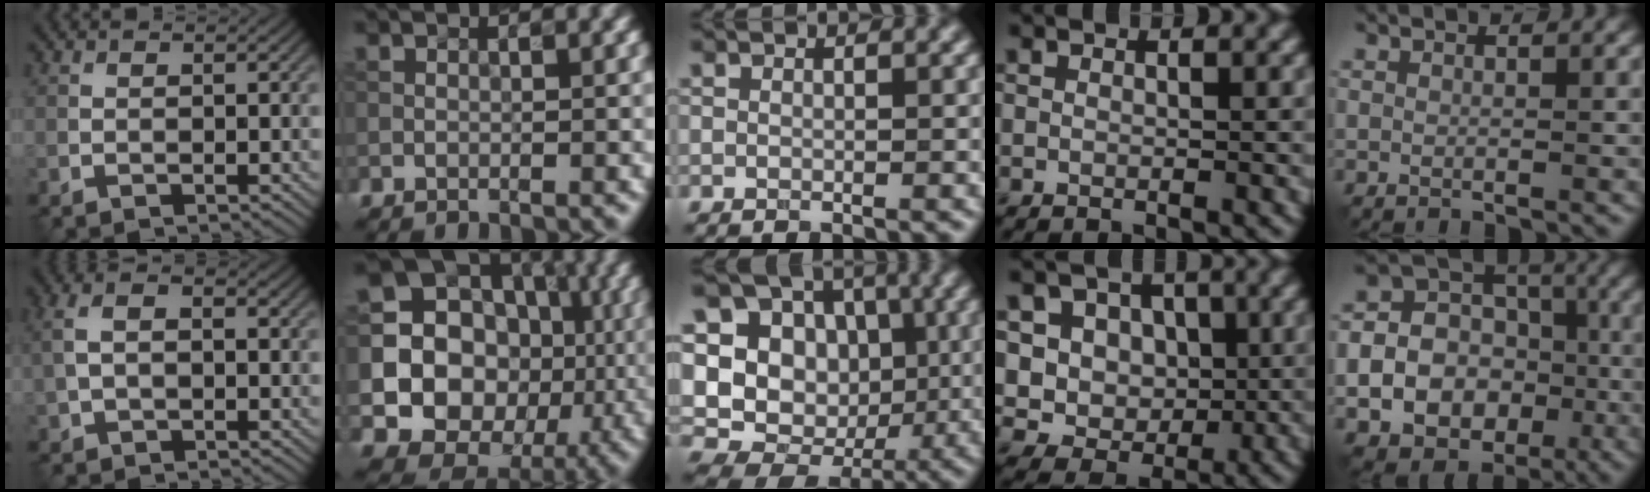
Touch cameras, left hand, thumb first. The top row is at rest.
{"thumb": {"total": 4.6, "force": [0.6, 2.6, 3.7], "torque": [-0.090, 0.011, 0.008]}, "index": {"total": 17.9, "force": [-0.1, 16.7, 6.5], "torque": [-0.152, 0.021, -0.024]}, "middle": {"total": 13.6, "force": [1.3, 12.4, 5.4], "torque": [-0.145, 0.044, 0.017]}, "ring": {"total": 8.7, "force": [1.5, 7.7, 3.8], "torque": [-0.063, 0.020, 0.013]}, "little": {"total": 15.5, "force": [-4.4, 13.4, 6.4], "torque": [-0.131, -0.029, -0.076]}}